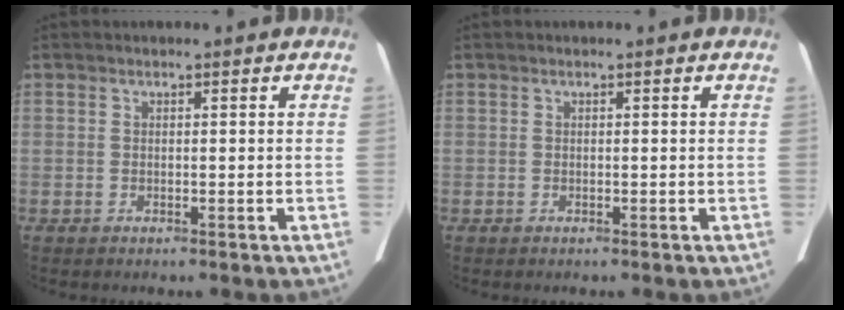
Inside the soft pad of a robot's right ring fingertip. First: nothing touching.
{"total": 0.0}